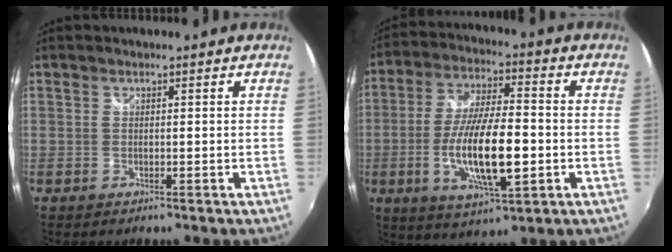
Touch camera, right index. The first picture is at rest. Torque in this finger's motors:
{"motor_torque": [1.36, -0.78, 0.60, 0.21]}